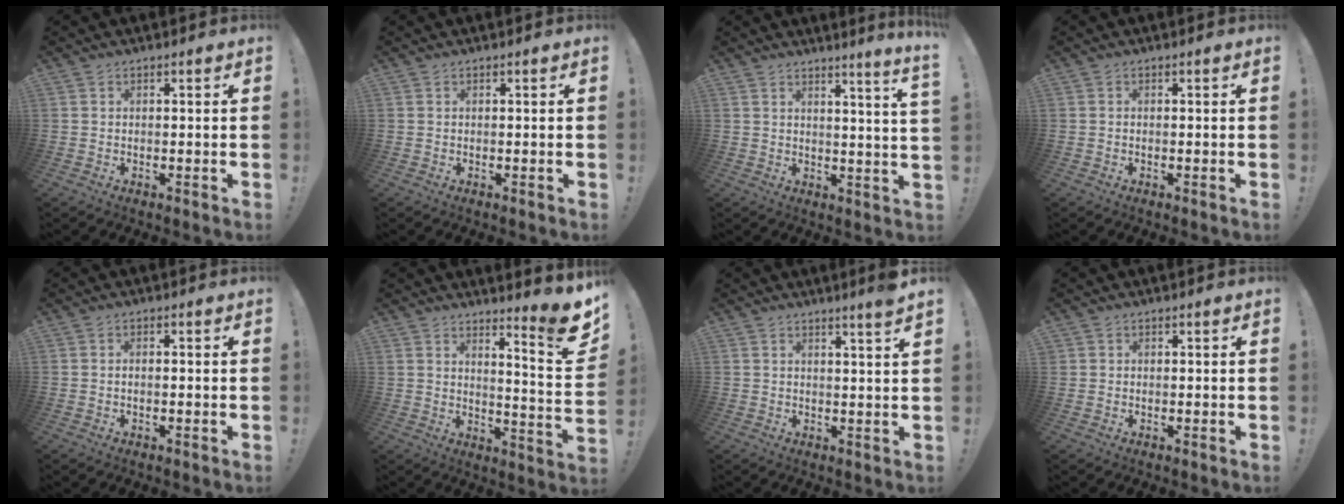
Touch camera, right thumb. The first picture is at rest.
{"total": 0.0}
{"total": 5.4, "force": [3.3, -1.5, 4.0], "torque": [-0.050, -0.031, 0.047]}
{"total": 0.0}
{"total": 1.0, "force": [-0.6, 0.1, 0.8], "torque": [-0.014, 0.001, -0.009]}
{"total": 9.9, "force": [6.9, 0.2, 7.1], "torque": [-0.084, -0.065, 0.106]}
{"total": 4.2, "force": [3.0, -0.9, 2.7], "torque": [-0.036, -0.024, 0.046]}
{"total": 0.7, "force": [0.3, 0.6, 0.0], "torque": [-0.005, 0.003, 0.008]}